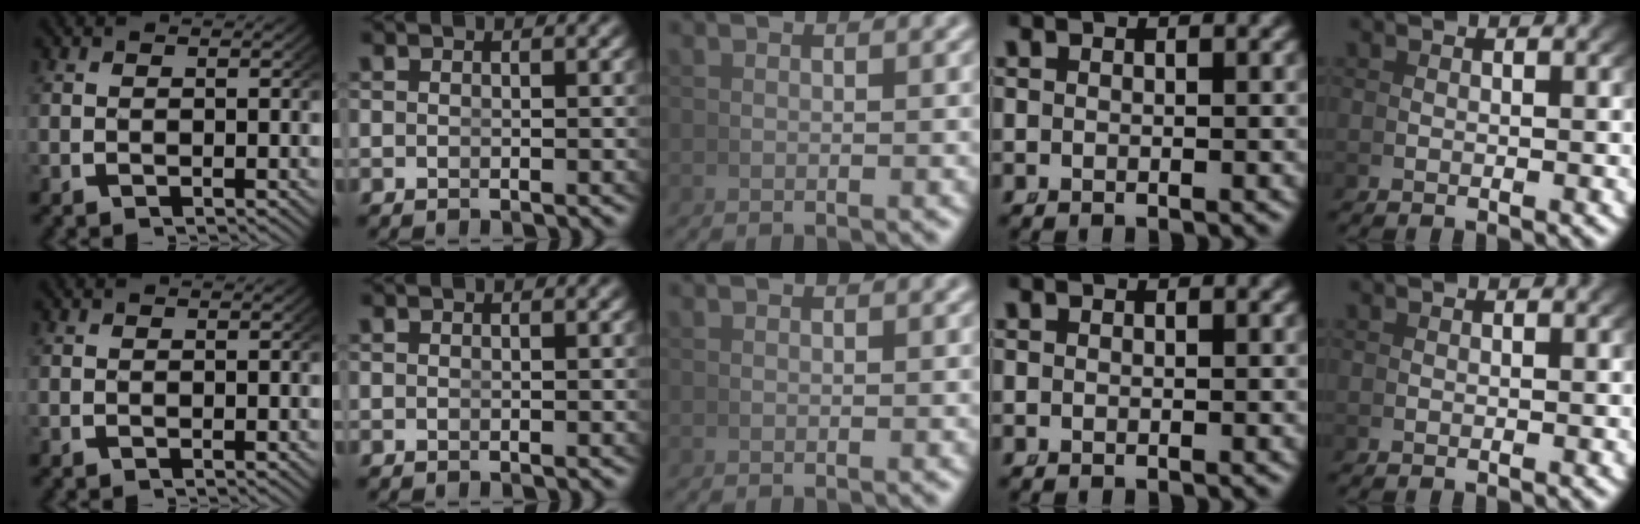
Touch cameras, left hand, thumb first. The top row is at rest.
{}